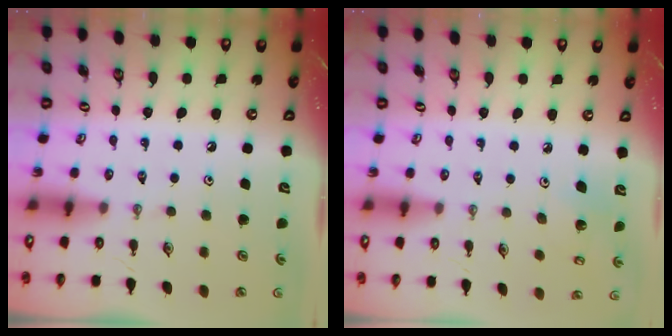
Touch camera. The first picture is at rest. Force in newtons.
{"total": 3.6, "press": 3.4, "slide": 1.1}